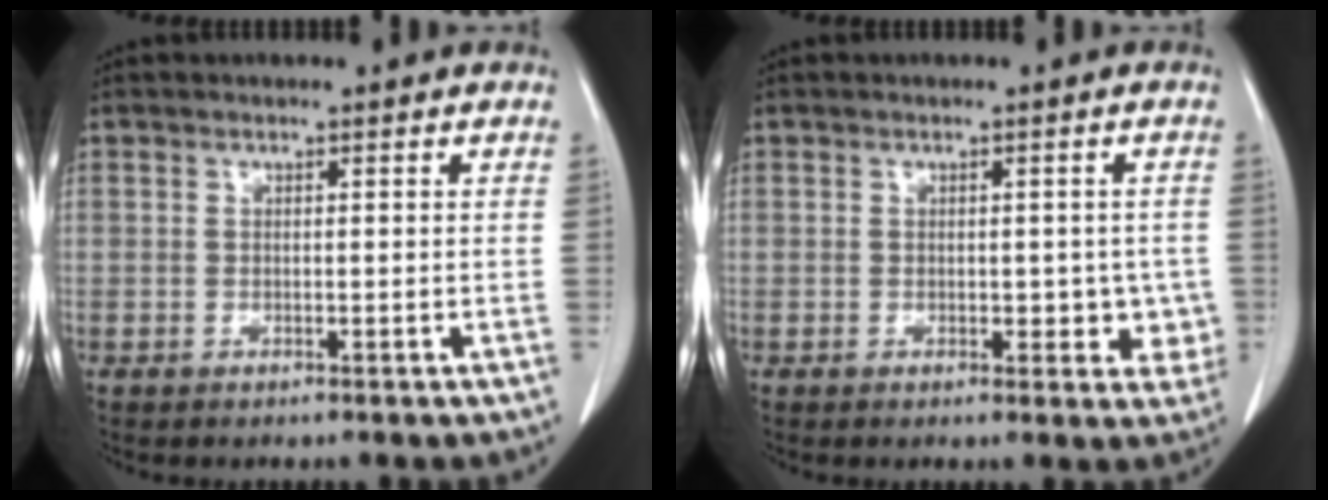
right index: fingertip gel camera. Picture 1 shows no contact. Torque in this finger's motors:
{"motor_torque": [-0.03, 0.20, 0.09, 0.04]}